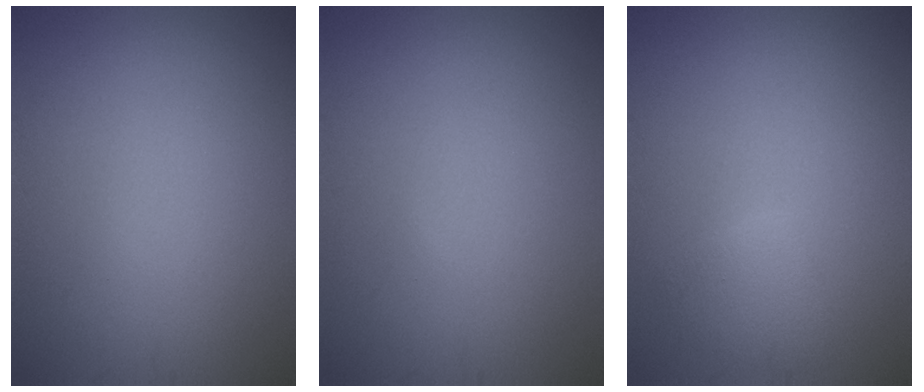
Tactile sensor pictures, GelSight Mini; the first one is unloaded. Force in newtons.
{"total": 0.0}
{"total": 1.7, "press": 1.7, "slide": 0.2}